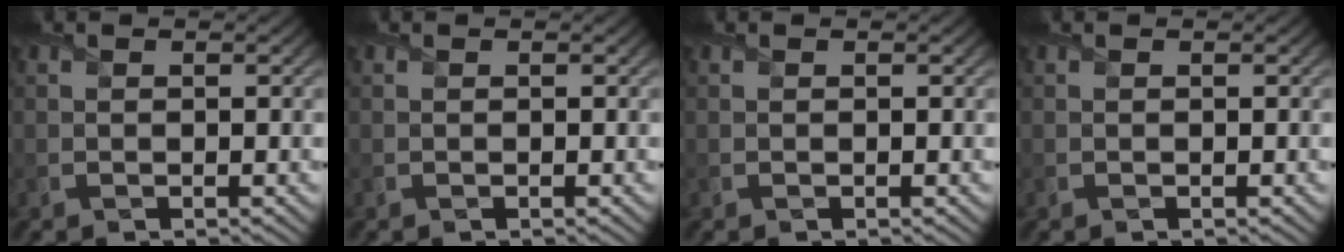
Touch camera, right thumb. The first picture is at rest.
{"total": 0.0}
{"total": 0.0}
{"total": 0.0}